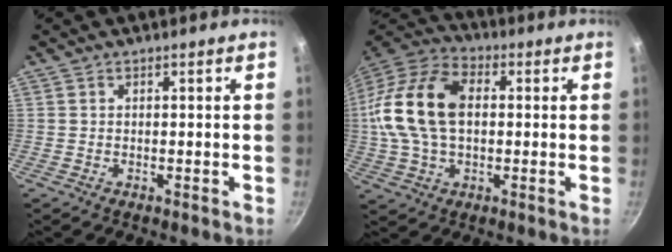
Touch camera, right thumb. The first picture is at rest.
{"total": 19.5, "force": [1.4, 12.4, 14.9], "torque": [-0.286, 0.034, 0.014]}